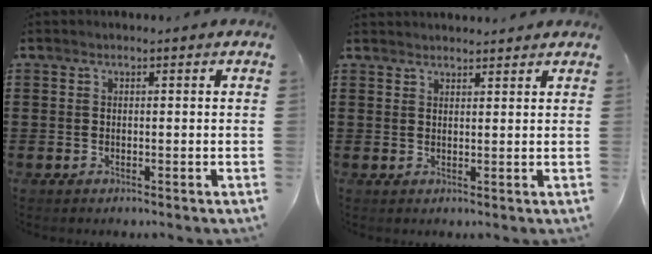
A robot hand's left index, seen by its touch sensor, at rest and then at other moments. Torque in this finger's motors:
{"motor_torque": [0.74, -0.53, 0.44, 0.03]}